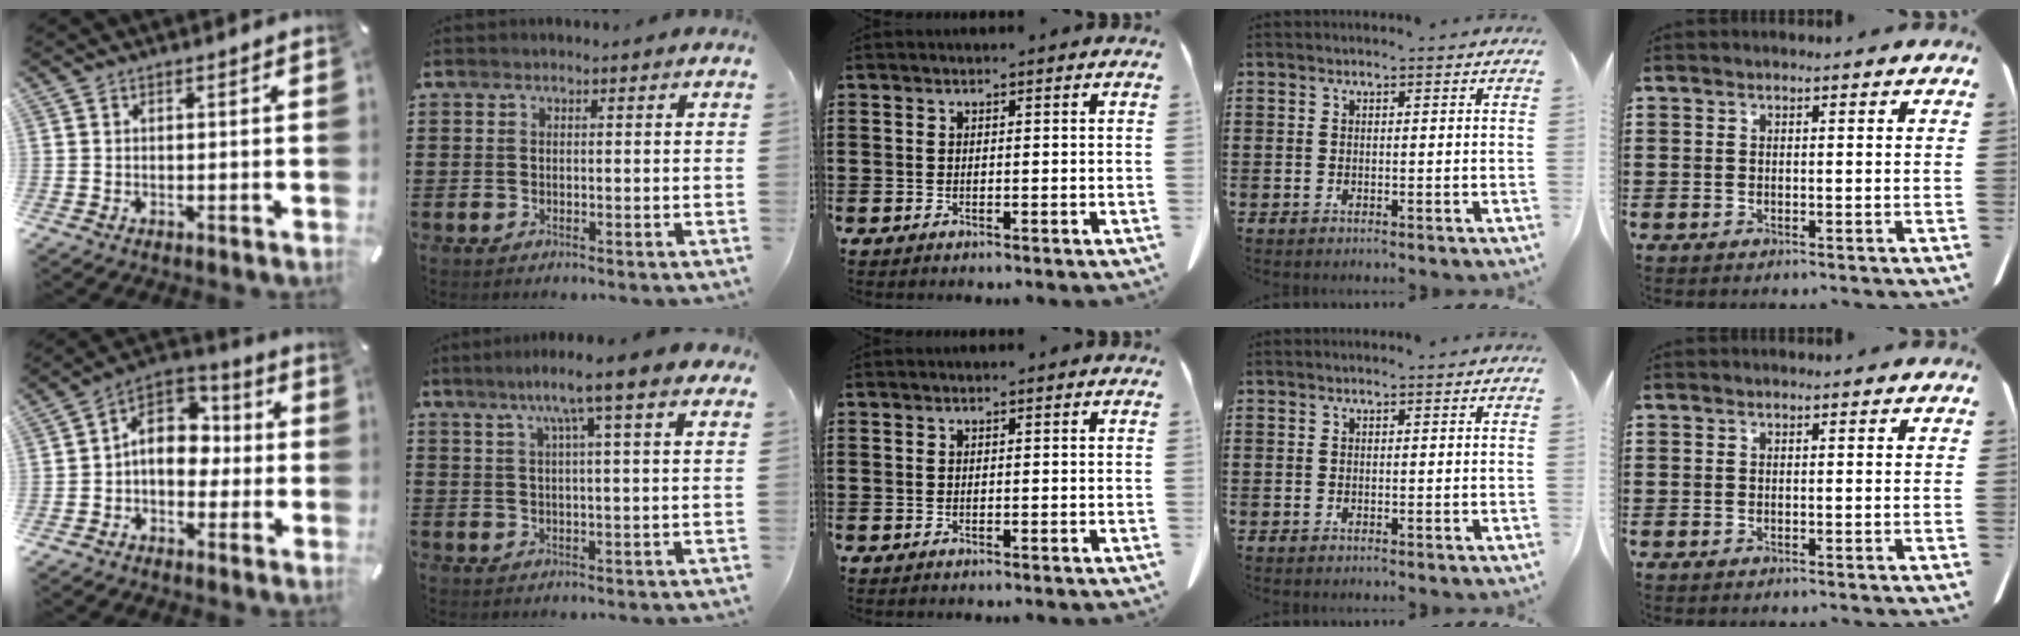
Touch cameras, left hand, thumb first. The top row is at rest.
{"thumb": {"total": 10.7, "force": [0.0, 8.4, 6.7], "torque": [-0.114, 0.004, -0.002]}, "index": {"total": 6.9, "force": [3.9, -0.3, 5.7], "torque": [-0.123, -0.001, 0.060]}}